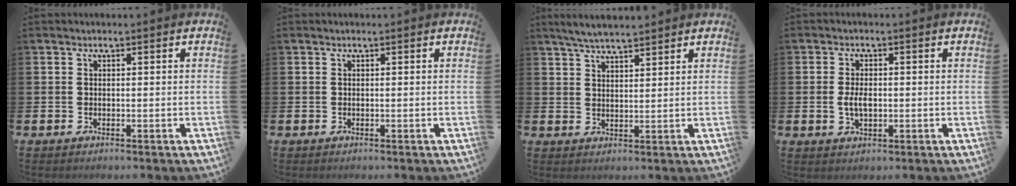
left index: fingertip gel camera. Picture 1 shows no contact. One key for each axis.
{"total": 0.0}
{"total": 4.4, "fx": 4.1, "fy": 0.4, "fz": 1.3, "tx": -0.033, "ty": -0.012, "tz": 0.074}
{"total": 3.1, "fx": -0.1, "fy": 1.8, "fz": 2.6, "tx": -0.039, "ty": 0.002, "tz": -0.006}